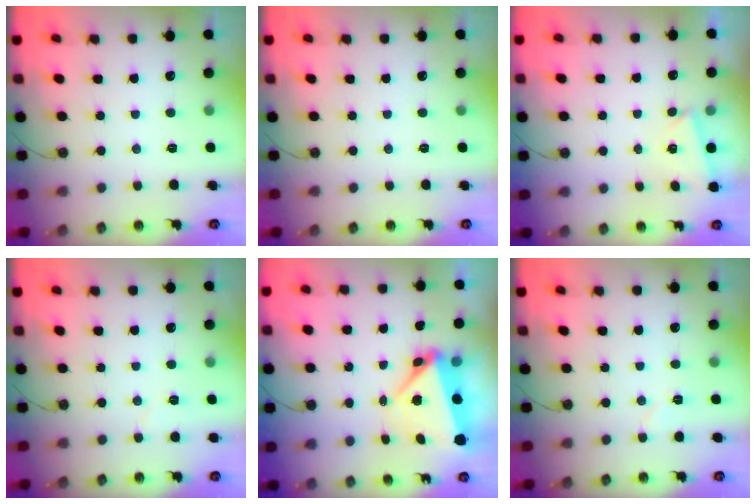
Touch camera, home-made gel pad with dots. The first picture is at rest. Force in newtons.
{"total": 0.0}
{"total": 2.1, "press": 1.7, "slide": 1.3}
{"total": 4.1, "press": 3.1, "slide": 2.7}
{"total": 8.2, "press": 6.8, "slide": 4.6}
{"total": 3.9, "press": 3.4, "slide": 1.9}